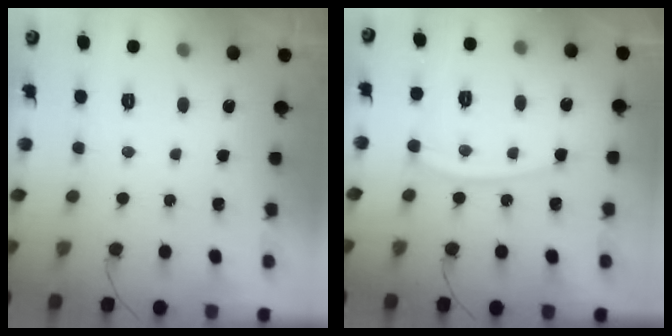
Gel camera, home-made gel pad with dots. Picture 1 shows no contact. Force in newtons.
{"total": 10.7, "press": 10.7, "slide": 1.1}